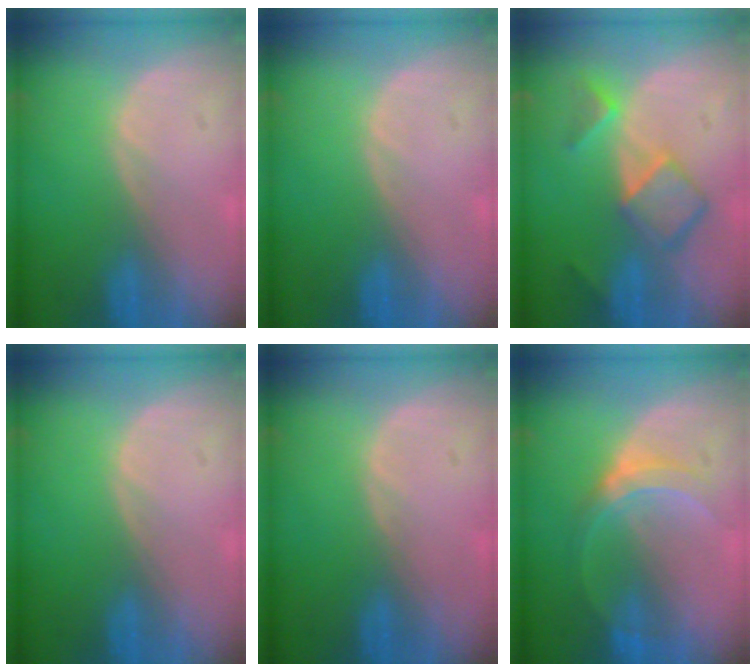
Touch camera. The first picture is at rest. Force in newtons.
{"total": 0.0}
{"total": 6.9, "press": 6.0, "slide": 3.5}
{"total": 0.0}
{"total": 0.0}
{"total": 5.2, "press": 5.1, "slide": 0.9}